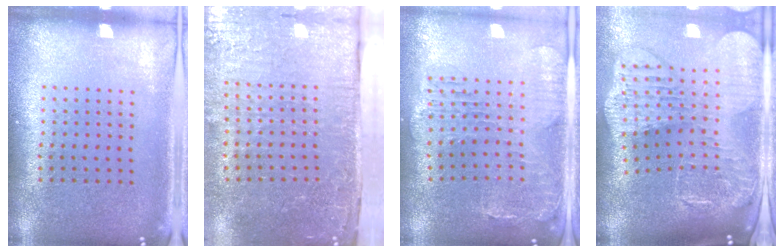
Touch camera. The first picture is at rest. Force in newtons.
{"total": 5.1, "press": 4.1, "slide": 3.1}
{"total": 1.4, "press": 1.4, "slide": 0.4}
{"total": 4.0, "press": 3.1, "slide": 2.6}